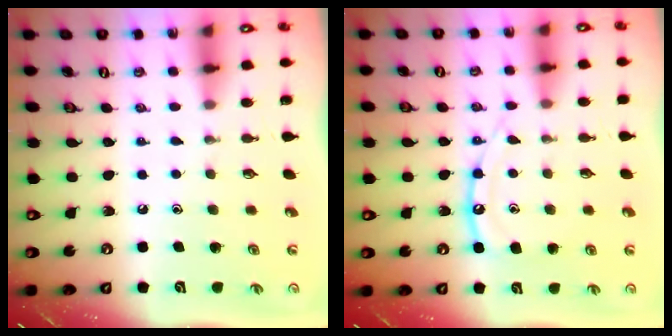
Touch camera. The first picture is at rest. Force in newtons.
{"total": 11.8, "press": 11.7, "slide": 1.1}